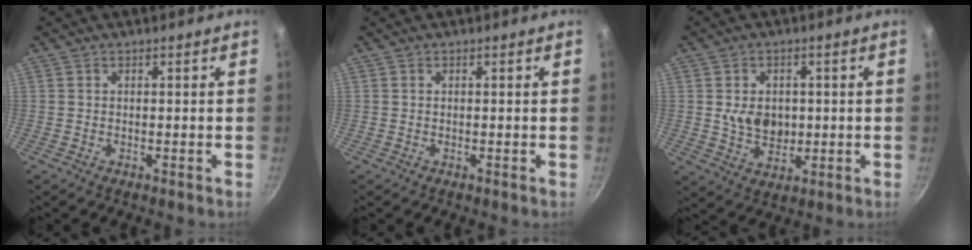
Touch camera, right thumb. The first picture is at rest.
{"total": 0.0}
{"total": 7.2, "force": [0.4, 5.5, 4.6], "torque": [-0.057, -0.011, 0.011]}